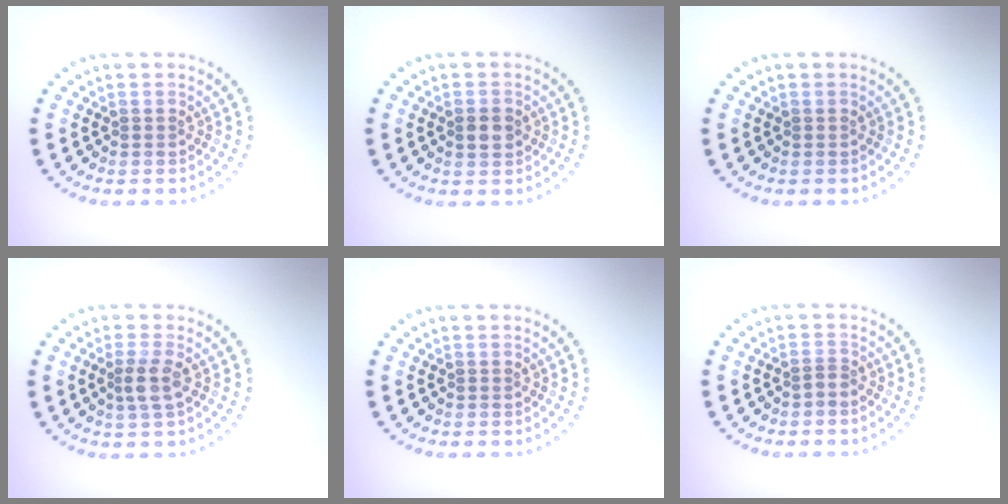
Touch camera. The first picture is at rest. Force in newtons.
{"total": 1.7, "press": 1.7, "slide": 0.1}
{"total": 0.0}
{"total": 2.1, "press": 1.8, "slide": 1.1}
{"total": 0.0}
{"total": 0.6, "press": 0.4, "slide": 0.5}